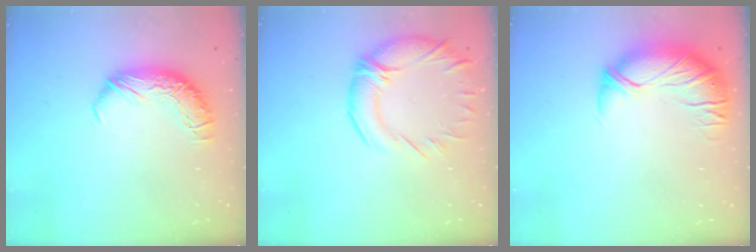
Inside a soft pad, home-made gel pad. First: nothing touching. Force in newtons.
{"total": 5.5, "press": 3.9, "slide": 3.9}
{"total": 2.9, "press": 1.6, "slide": 2.3}